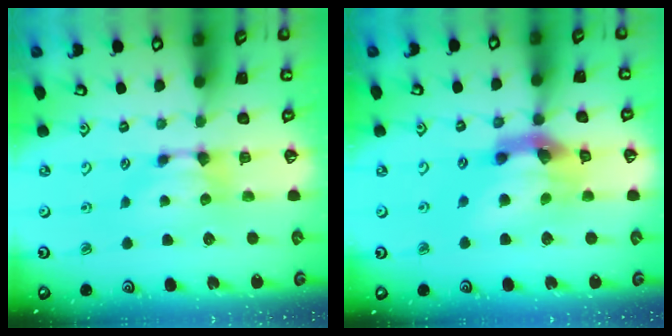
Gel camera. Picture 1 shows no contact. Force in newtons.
{"total": 9.2, "press": 8.7, "slide": 2.9}